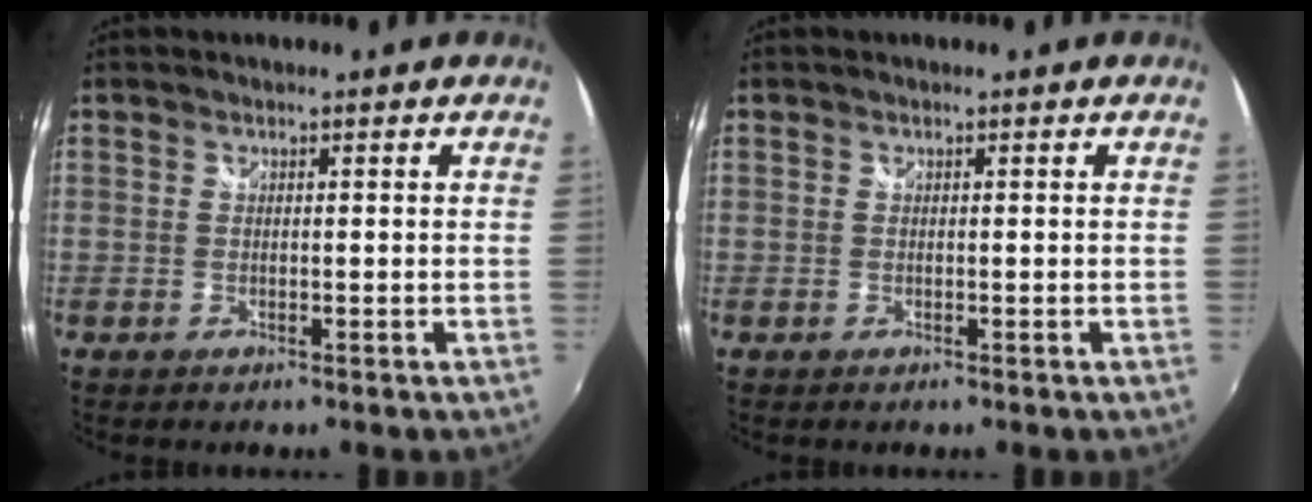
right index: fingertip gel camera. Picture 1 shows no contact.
{"total": 0.0}